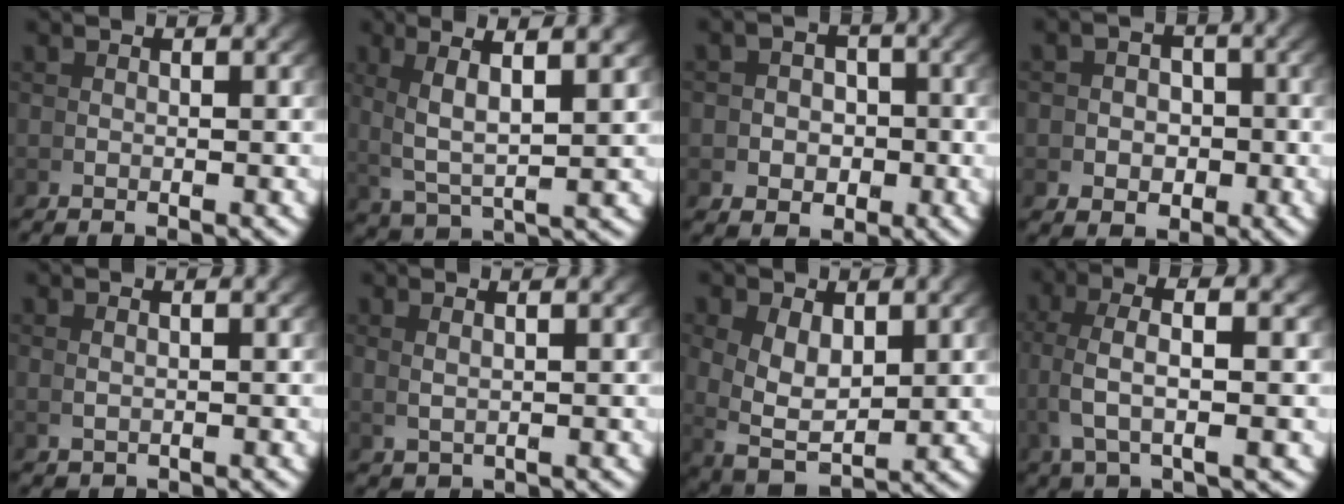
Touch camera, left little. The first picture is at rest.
{"total": 5.6, "force": [2.5, 1.6, 4.8], "torque": [-0.090, 0.006, 0.055]}
{"total": 4.1, "force": [-0.9, 3.5, 1.9], "torque": [-0.016, -0.011, -0.014]}
{"total": 3.6, "force": [-0.7, 3.1, 1.7], "torque": [-0.012, -0.008, -0.012]}
{"total": 1.0, "force": [0.8, -0.6, 0.2], "torque": [-0.004, 0.000, 0.025]}
{"total": 1.8, "force": [1.5, -0.7, 0.8], "torque": [-0.011, 0.005, 0.037]}
{"total": 6.1, "force": [0.9, 4.2, 4.3], "torque": [-0.106, -0.030, 0.035]}
{"total": 4.9, "force": [2.0, 0.5, 4.4], "torque": [-0.084, 0.019, 0.039]}